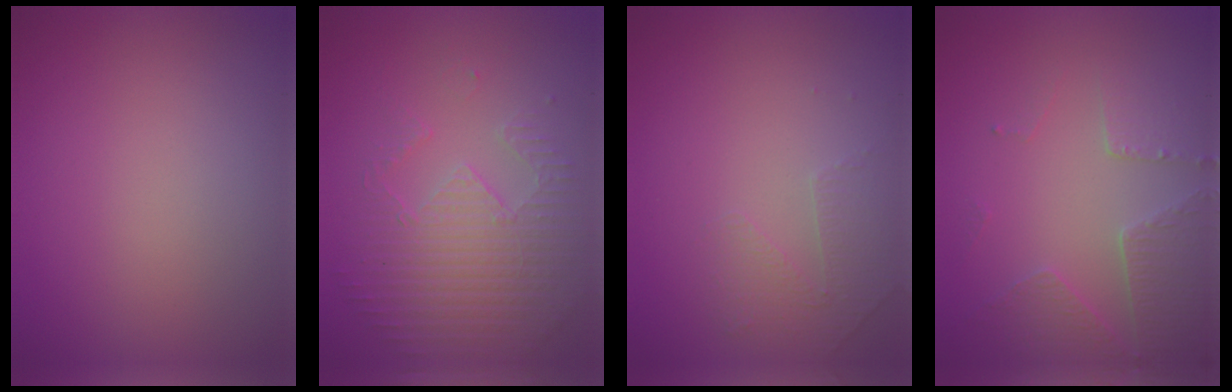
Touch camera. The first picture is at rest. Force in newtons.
{"total": 3.8, "press": 3.6, "slide": 1.1}
{"total": 1.4, "press": 0.9, "slide": 1.1}
{"total": 3.6, "press": 3.2, "slide": 1.5}